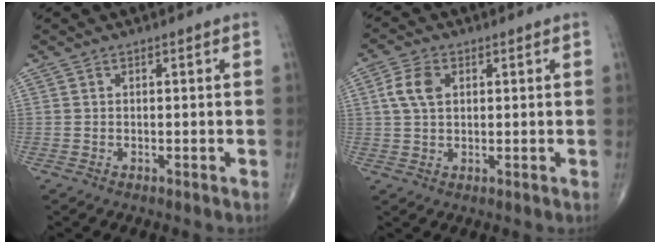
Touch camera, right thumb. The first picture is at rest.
{"total": 5.2, "force": [1.4, 3.3, 3.8], "torque": [-0.079, 0.004, 0.024]}